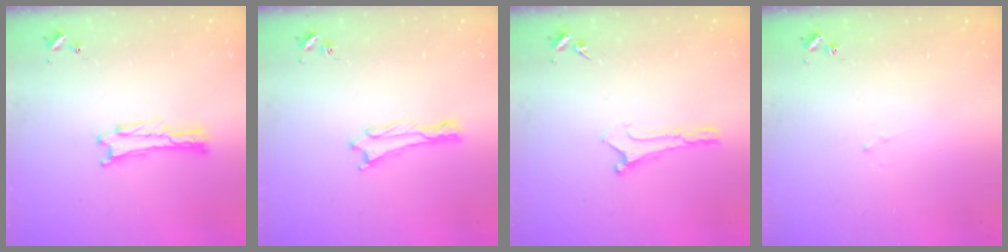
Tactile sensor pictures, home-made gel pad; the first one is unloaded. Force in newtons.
{"total": 0.0}
{"total": 0.0}
{"total": 1.1, "press": 1.0, "slide": 0.2}